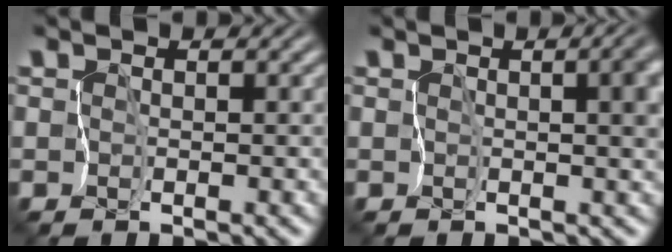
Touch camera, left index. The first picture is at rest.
{"total": 4.1, "force": [0.3, 2.0, 3.5], "torque": [-0.034, 0.002, 0.009]}